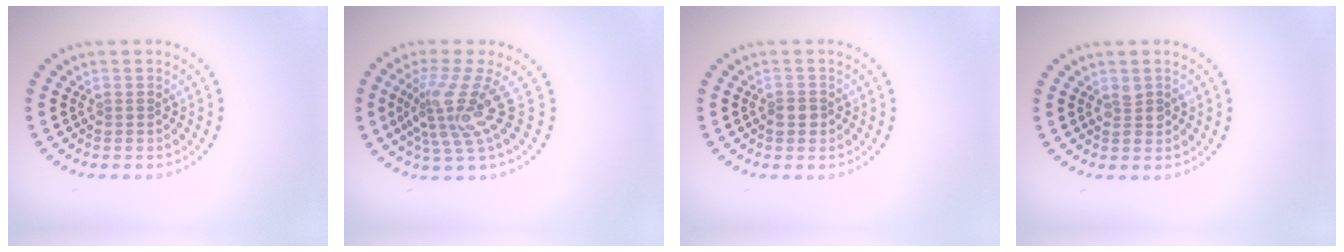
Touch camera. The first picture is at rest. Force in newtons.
{"total": 4.5, "press": 3.0, "slide": 3.3}
{"total": 1.4, "press": 1.3, "slide": 0.5}
{"total": 1.2, "press": 1.1, "slide": 0.1}